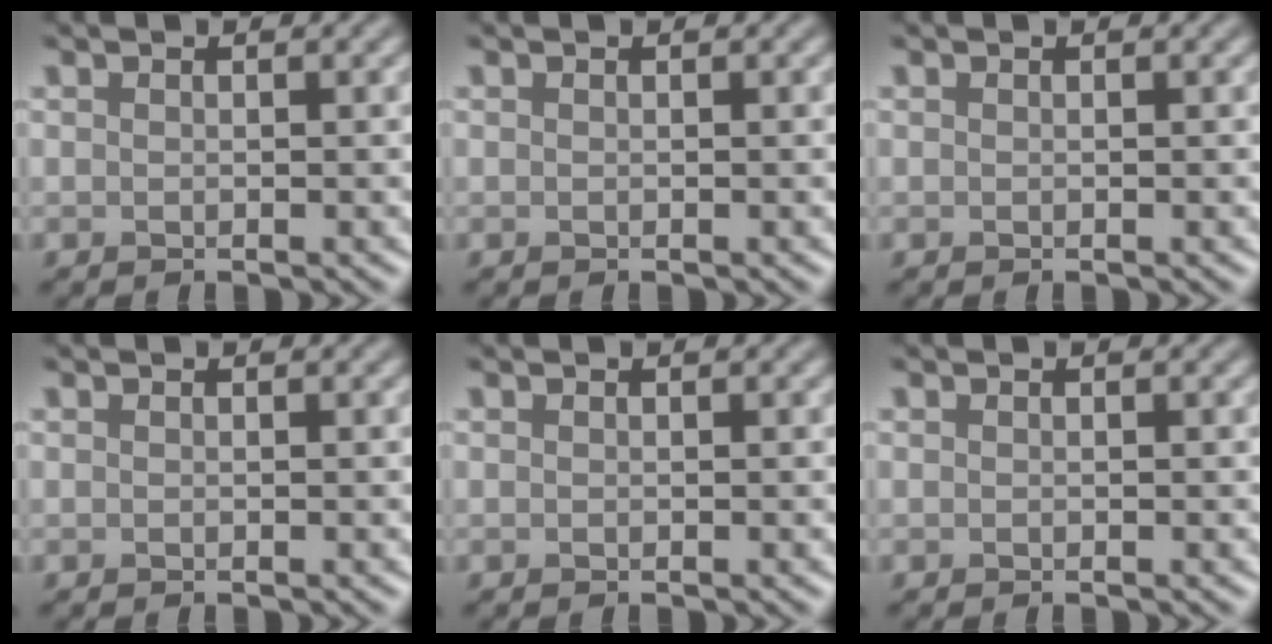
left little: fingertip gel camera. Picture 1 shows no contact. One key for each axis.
{"total": 0.0}
{"total": 0.0}
{"total": 0.0}
{"total": 0.0}
{"total": 0.0}